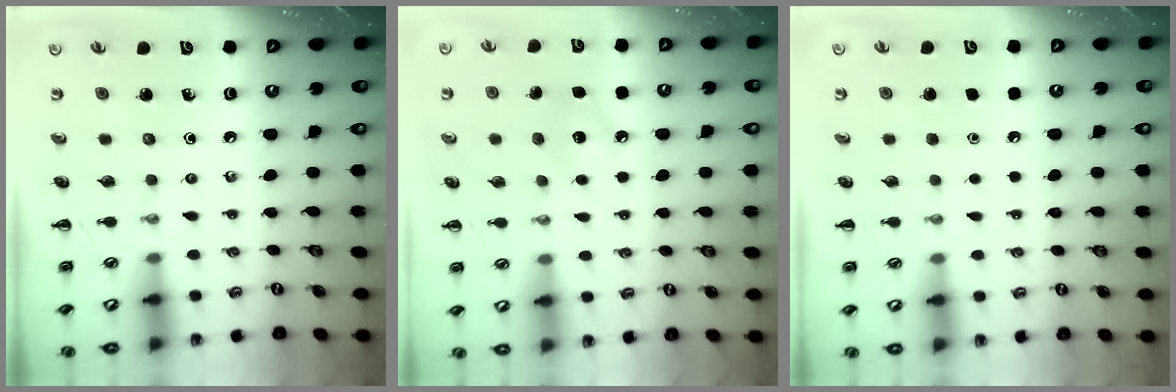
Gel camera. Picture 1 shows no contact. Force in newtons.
{"total": 7.3, "press": 7.1, "slide": 1.7}
{"total": 1.6, "press": 1.6, "slide": 0.1}